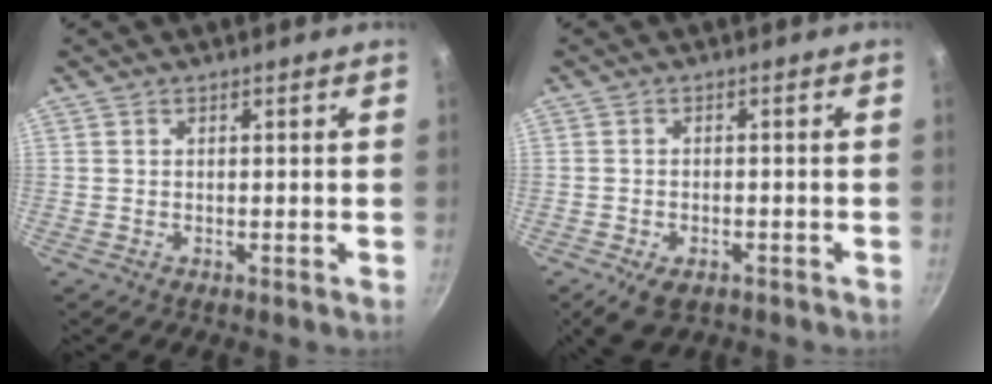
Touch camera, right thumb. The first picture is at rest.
{"total": 5.6, "force": [-2.9, 3.2, 3.5], "torque": [-0.060, 0.007, -0.043]}